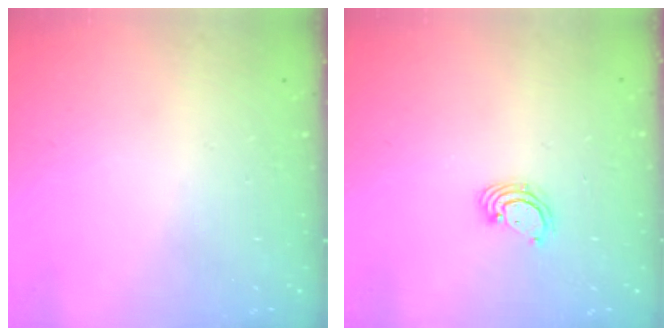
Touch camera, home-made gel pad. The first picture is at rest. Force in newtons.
{"total": 3.3, "press": 3.3, "slide": 0.2}